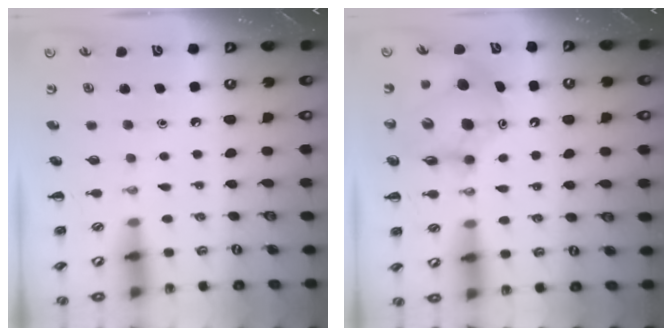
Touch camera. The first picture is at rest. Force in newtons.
{"total": 10.2, "press": 9.8, "slide": 2.9}